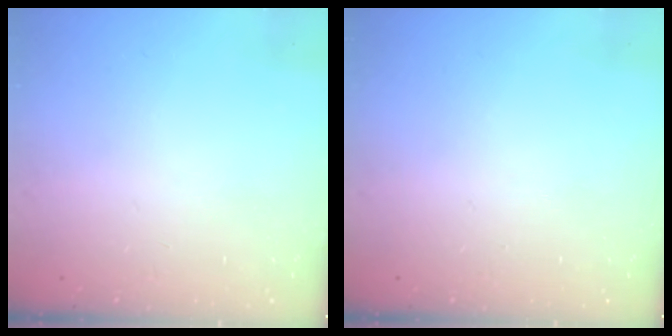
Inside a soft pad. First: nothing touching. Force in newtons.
{"total": 0.0}